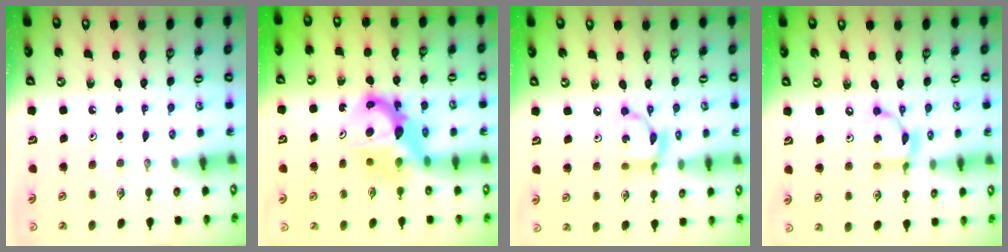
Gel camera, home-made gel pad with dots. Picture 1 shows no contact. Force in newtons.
{"total": 7.6, "press": 7.6, "slide": 0.6}
{"total": 9.1, "press": 9.1, "slide": 0.3}
{"total": 8.4, "press": 8.4, "slide": 0.2}